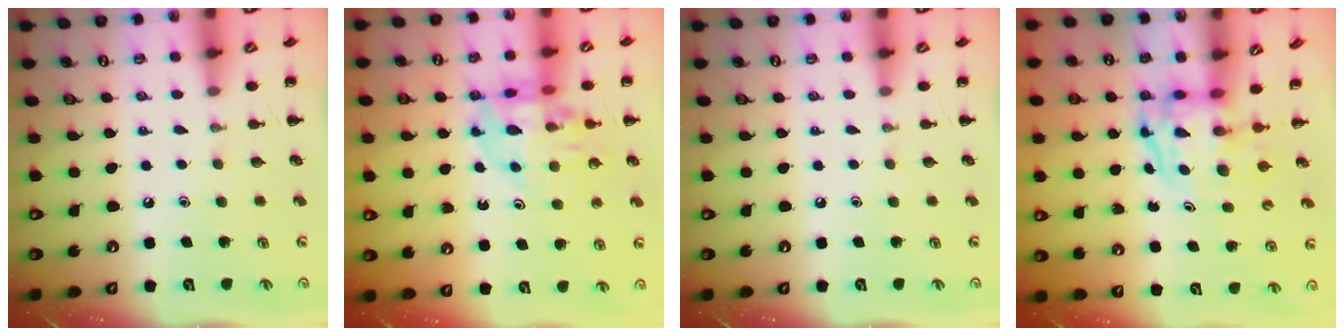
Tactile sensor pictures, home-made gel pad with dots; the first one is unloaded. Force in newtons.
{"total": 13.6, "press": 13.2, "slide": 3.1}
{"total": 0.0}
{"total": 3.7, "press": 3.7, "slide": 0.5}